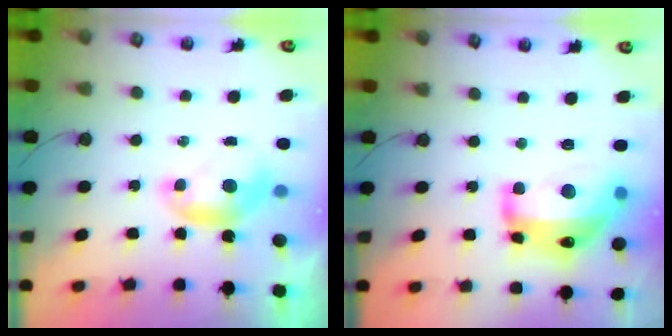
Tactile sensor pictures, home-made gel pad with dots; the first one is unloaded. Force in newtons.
{"total": 14.9, "press": 14.8, "slide": 0.9}